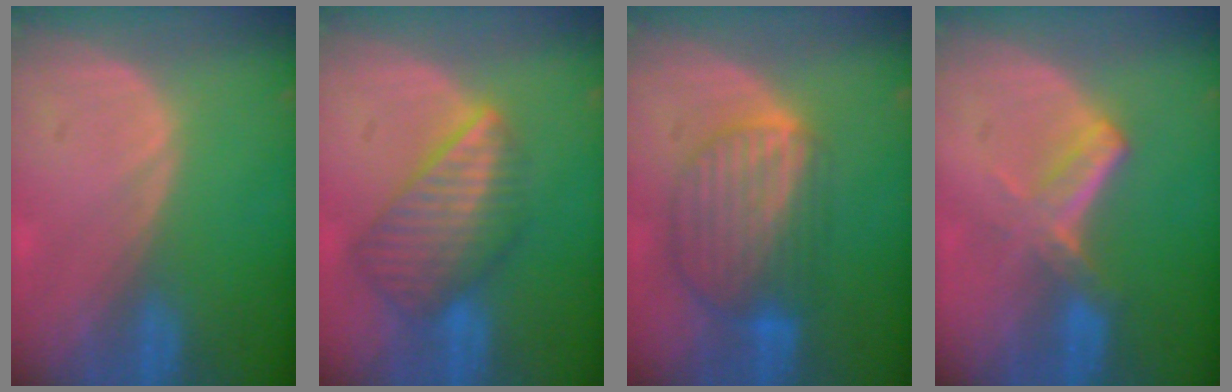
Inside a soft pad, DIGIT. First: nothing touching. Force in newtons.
{"total": 8.6, "press": 7.6, "slide": 4.0}
{"total": 8.7, "press": 7.7, "slide": 4.1}
{"total": 5.8, "press": 5.1, "slide": 2.9}